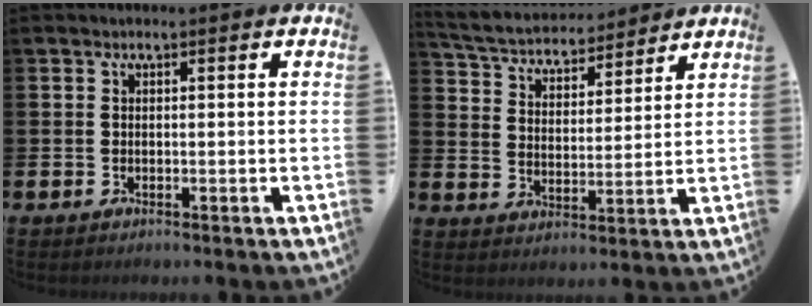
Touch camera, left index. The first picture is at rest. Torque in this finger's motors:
{"motor_torque": [0.93, -1.21, -0.10, 0.18]}